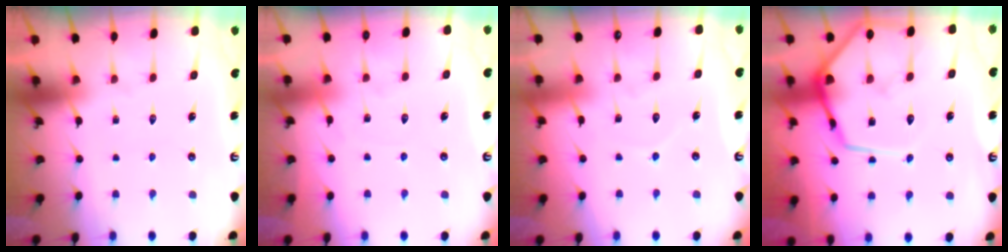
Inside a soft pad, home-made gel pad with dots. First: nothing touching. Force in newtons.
{"total": 4.0, "press": 4.0, "slide": 0.5}
{"total": 4.0, "press": 4.0, "slide": 0.4}
{"total": 13.7, "press": 13.7, "slide": 1.3}